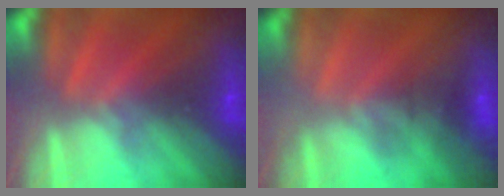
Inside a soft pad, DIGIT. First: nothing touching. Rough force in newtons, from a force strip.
{"total": 1.6}